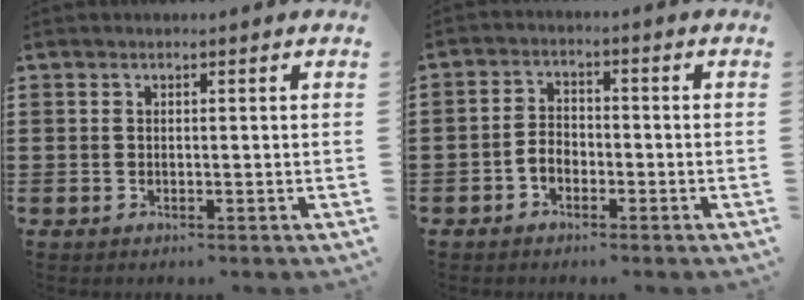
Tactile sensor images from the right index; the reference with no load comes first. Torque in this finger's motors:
{"motor_torque": [2.14, 0.00, 0.11, 0.06]}